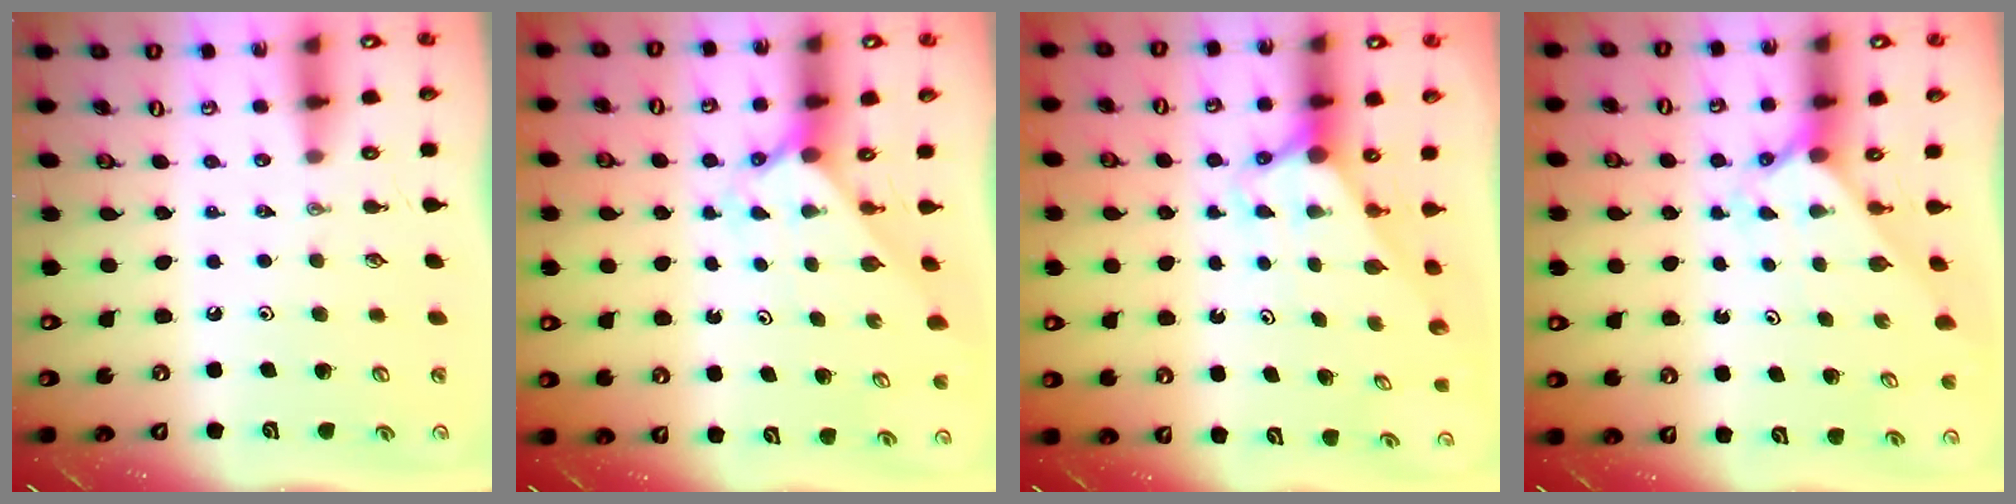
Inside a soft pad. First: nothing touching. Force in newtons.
{"total": 2.0, "press": 2.0, "slide": 0.2}
{"total": 2.9, "press": 2.9, "slide": 0.0}
{"total": 2.0, "press": 2.0, "slide": 0.2}